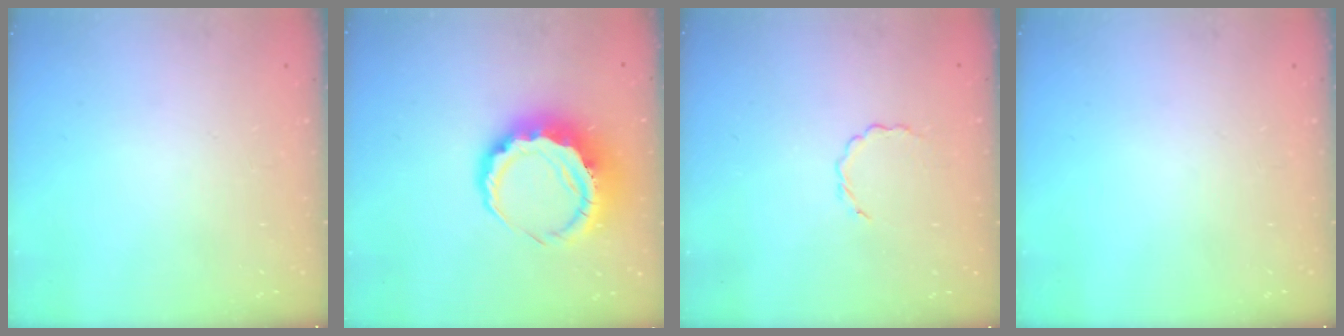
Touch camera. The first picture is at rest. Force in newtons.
{"total": 10.9, "press": 10.7, "slide": 2.1}
{"total": 2.7, "press": 2.5, "slide": 1.0}
{"total": 0.0}